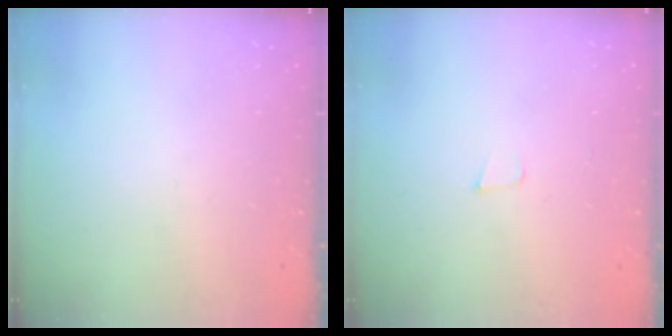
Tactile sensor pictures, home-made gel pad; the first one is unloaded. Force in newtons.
{"total": 3.3, "press": 2.0, "slide": 2.6}